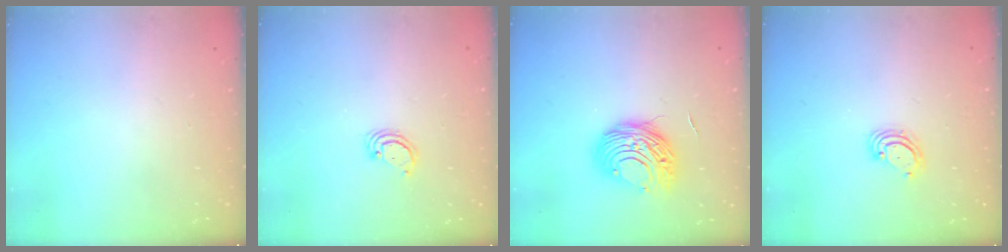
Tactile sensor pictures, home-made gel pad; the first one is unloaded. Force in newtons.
{"total": 2.5, "press": 2.5, "slide": 0.2}
{"total": 10.0, "press": 10.0, "slide": 0.8}
{"total": 3.3, "press": 3.3, "slide": 0.3}